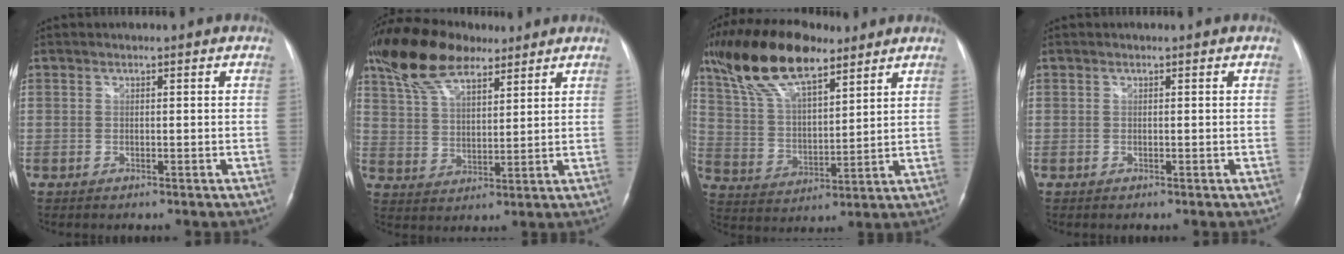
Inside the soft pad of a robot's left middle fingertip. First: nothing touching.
{"total": 12.8, "force": [9.6, 4.8, 7.0], "torque": [-0.142, 0.029, 0.182]}
{"total": 16.7, "force": [11.8, 5.4, 10.6], "torque": [-0.214, 0.027, 0.224]}
{"total": 0.0}